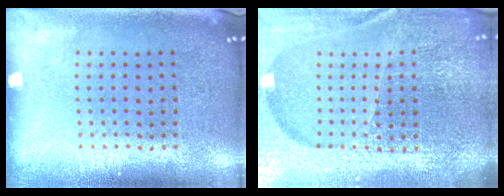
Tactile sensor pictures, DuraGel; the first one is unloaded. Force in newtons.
{"total": 6.2, "press": 5.5, "slide": 2.9}